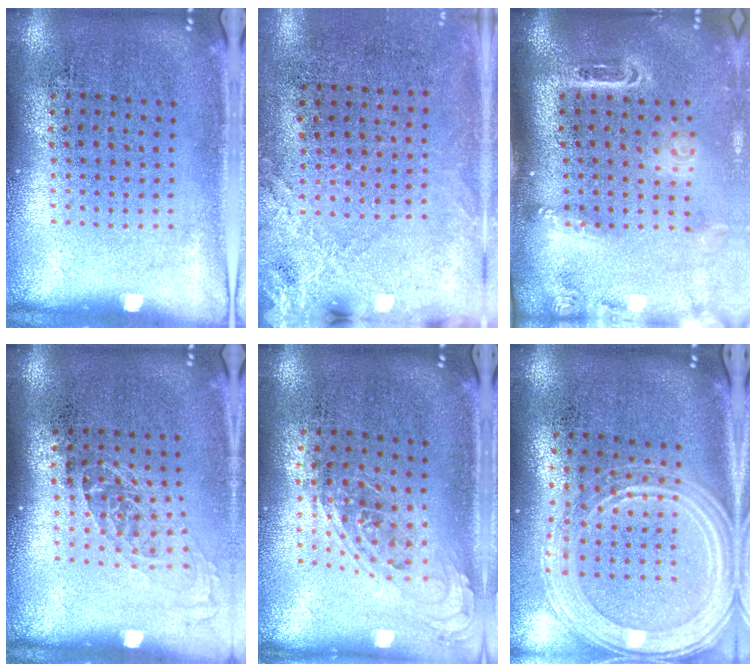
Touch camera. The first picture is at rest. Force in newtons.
{"total": 2.4, "press": 2.1, "slide": 1.2}
{"total": 2.8, "press": 1.9, "slide": 2.0}
{"total": 1.2, "press": 1.0, "slide": 0.7}
{"total": 0.8, "press": 0.8, "slide": 0.2}
{"total": 2.3, "press": 2.0, "slide": 1.0}